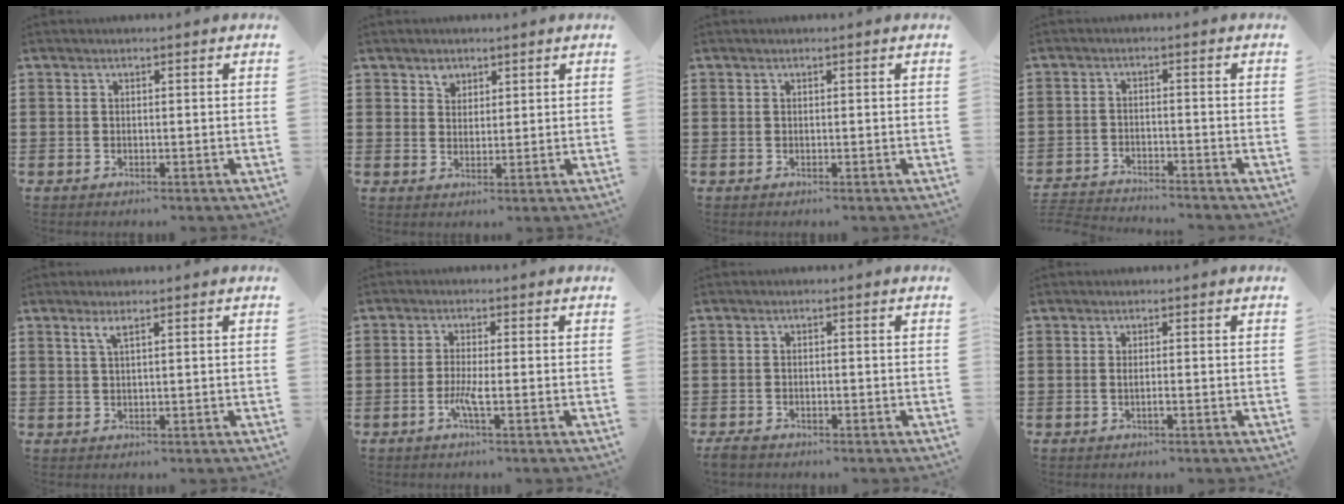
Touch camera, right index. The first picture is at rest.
{"total": 2.2, "force": [1.6, 1.5, 0.3], "torque": [-0.003, 0.002, 0.028]}
{"total": 0.0}
{"total": 3.4, "force": [-3.4, 0.0, -0.1], "torque": [-0.009, -0.004, -0.076]}
{"total": 1.7, "force": [0.9, 0.3, 1.5], "torque": [-0.031, 0.004, 0.014]}
{"total": 3.4, "force": [-1.4, 0.3, 3.1], "torque": [-0.066, -0.008, -0.029]}
{"total": 1.5, "force": [-1.3, 0.6, 0.5], "torque": [-0.020, -0.003, -0.028]}
{"total": 1.0, "force": [-0.4, 0.0, 0.9], "torque": [-0.017, -0.002, -0.007]}